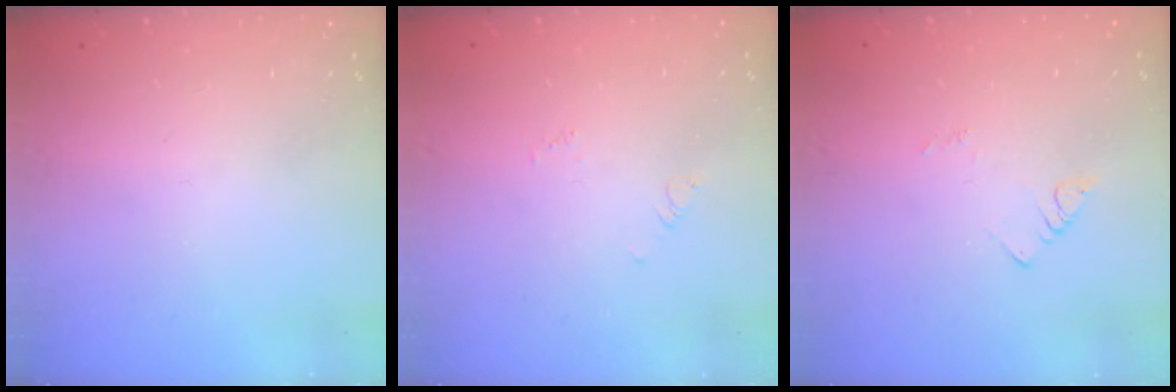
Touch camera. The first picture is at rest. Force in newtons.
{"total": 2.7, "press": 2.7, "slide": 0.2}
{"total": 3.2, "press": 3.2, "slide": 0.3}